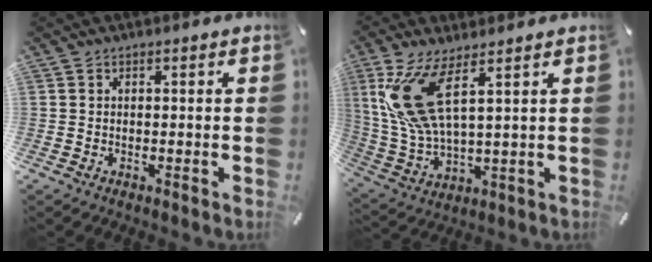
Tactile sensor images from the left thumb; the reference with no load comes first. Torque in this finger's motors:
{"motor_torque": [2.48, 2.53, 2.14, -0.63, 0.38]}